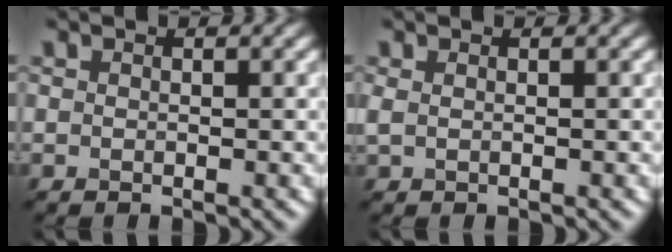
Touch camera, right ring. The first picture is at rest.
{"total": 0.6, "force": [0.2, 0.3, 0.5], "torque": [-0.016, 0.000, 0.003]}